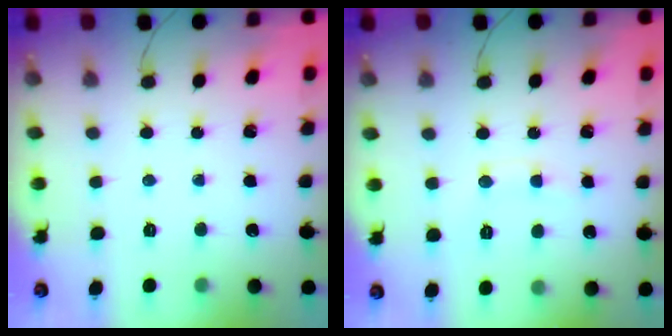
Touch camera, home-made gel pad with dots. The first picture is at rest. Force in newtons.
{"total": 5.9, "press": 5.7, "slide": 1.6}